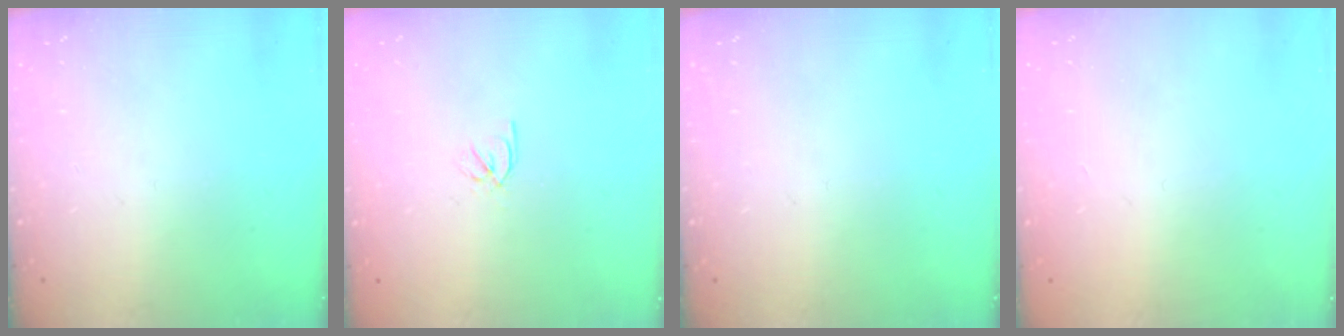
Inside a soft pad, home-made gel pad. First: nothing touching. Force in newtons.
{"total": 2.4, "press": 2.3, "slide": 0.7}
{"total": 0.0}
{"total": 0.8, "press": 0.8, "slide": 0.2}